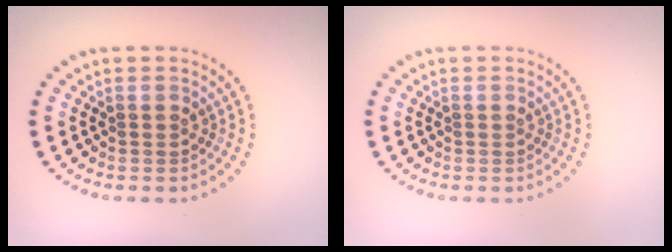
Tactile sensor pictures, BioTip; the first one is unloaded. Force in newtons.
{"total": 0.0}